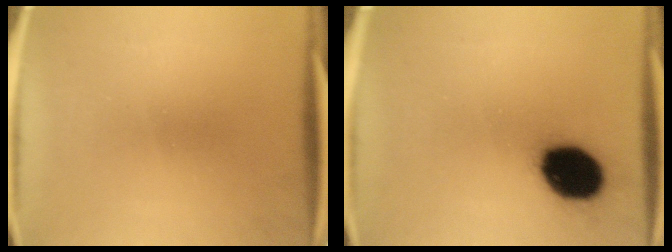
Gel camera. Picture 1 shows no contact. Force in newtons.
{"total": 15.7}